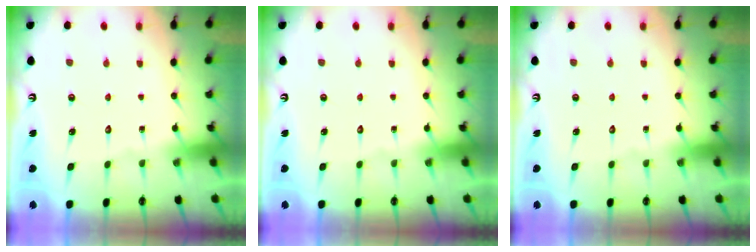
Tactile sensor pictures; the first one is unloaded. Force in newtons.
{"total": 0.0}
{"total": 0.0}